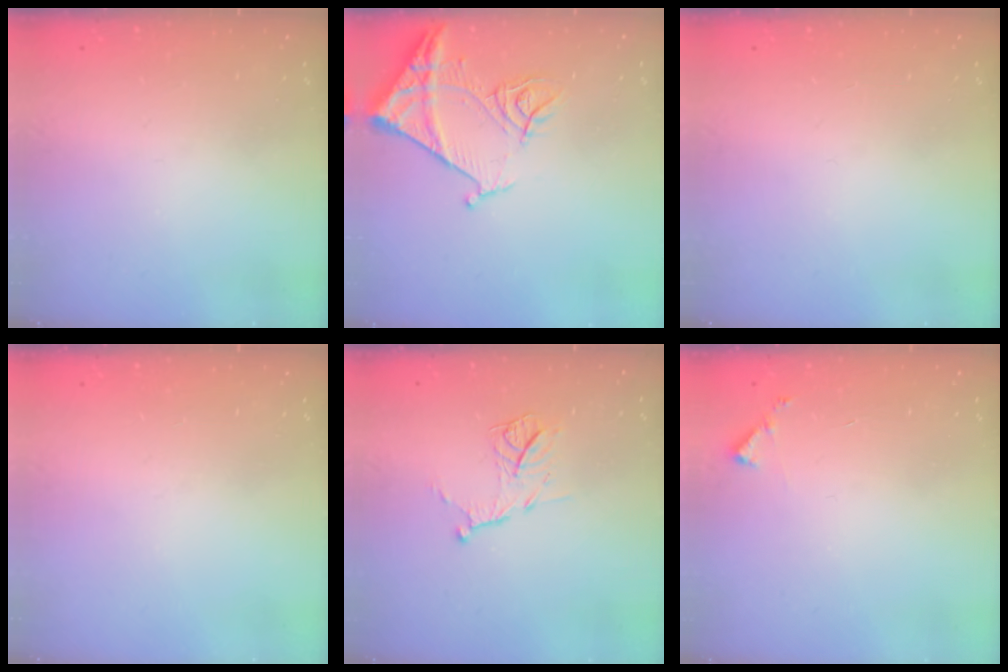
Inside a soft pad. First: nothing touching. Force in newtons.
{"total": 11.7, "press": 11.6, "slide": 1.2}
{"total": 0.0}
{"total": 0.0}
{"total": 11.8, "press": 11.8, "slide": 0.8}
{"total": 3.6, "press": 3.6, "slide": 0.3}